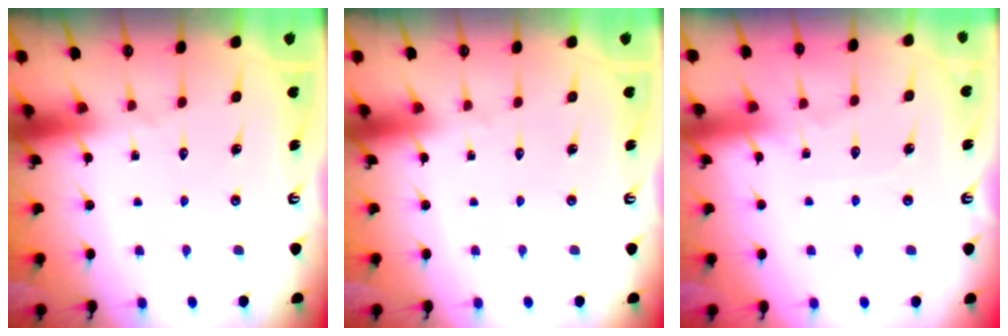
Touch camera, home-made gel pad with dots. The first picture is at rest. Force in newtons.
{"total": 0.0}
{"total": 5.0, "press": 5.0, "slide": 0.4}